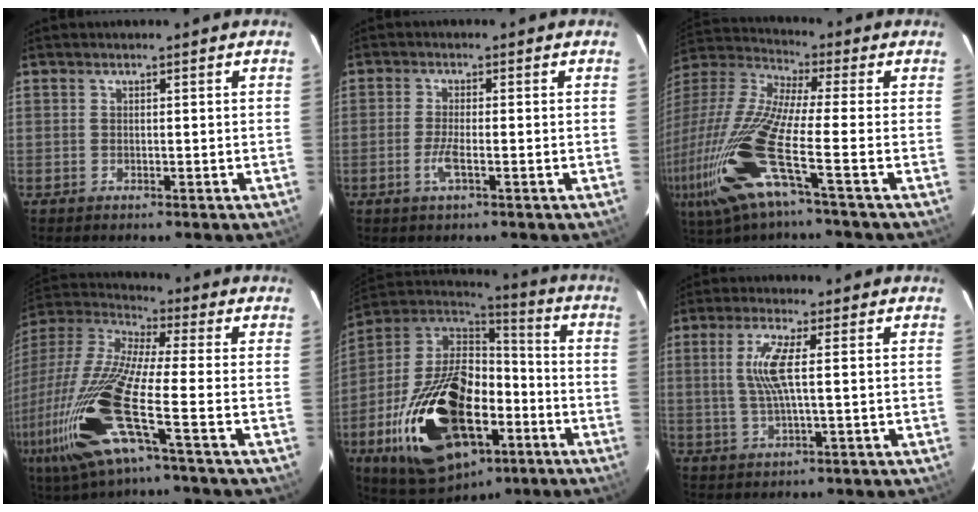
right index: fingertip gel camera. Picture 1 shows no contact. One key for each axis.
{"total": 3.5, "fx": -1.4, "fy": 0.4, "fz": 3.2, "tx": -0.069, "ty": -0.005, "tz": -0.029}
{"total": 20.3, "fx": -7.9, "fy": 2.0, "fz": 18.6, "tx": -0.375, "ty": -0.050, "tz": -0.162}
{"total": 23.2, "fx": -8.9, "fy": 3.6, "fz": 21.1, "tx": -0.428, "ty": -0.054, "tz": -0.179}
{"total": 30.9, "fx": -11.3, "fy": 17.5, "fz": 22.8, "tx": -0.458, "ty": -0.003, "tz": -0.168}
{"total": 6.5, "fx": 0.9, "fy": 0.4, "fz": 6.4, "tx": -0.130, "ty": 0.001, "tz": 0.020}